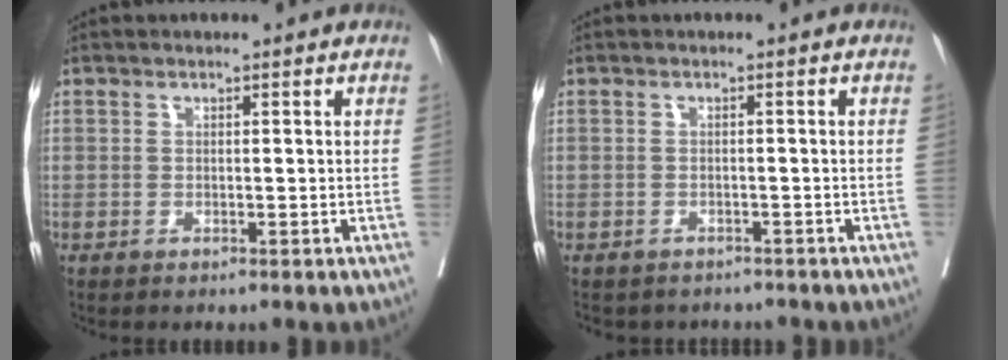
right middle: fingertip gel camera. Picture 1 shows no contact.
{"total": 4.7, "force": [-4.3, 2.0, 0.4], "torque": [-0.005, 0.000, -0.051]}